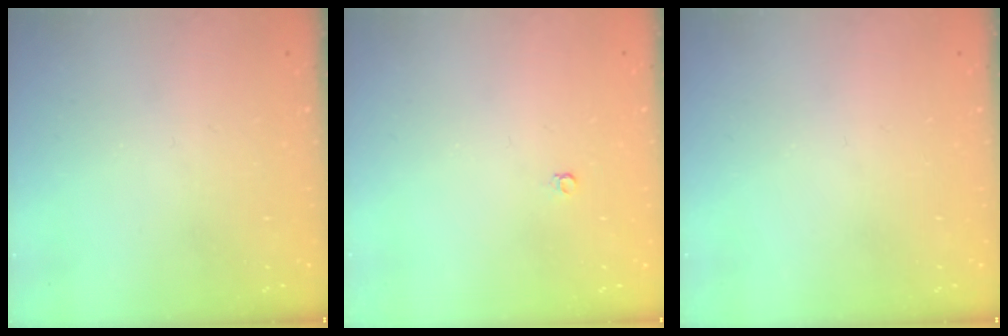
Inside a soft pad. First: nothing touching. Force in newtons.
{"total": 3.6, "press": 3.6, "slide": 0.6}
{"total": 0.0}